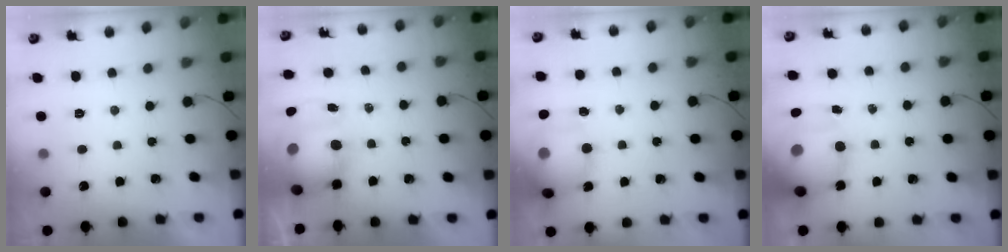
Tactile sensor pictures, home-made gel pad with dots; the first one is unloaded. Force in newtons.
{"total": 17.1, "press": 15.0, "slide": 8.2}
{"total": 15.0, "press": 14.7, "slide": 2.8}
{"total": 15.0, "press": 14.5, "slide": 3.9}